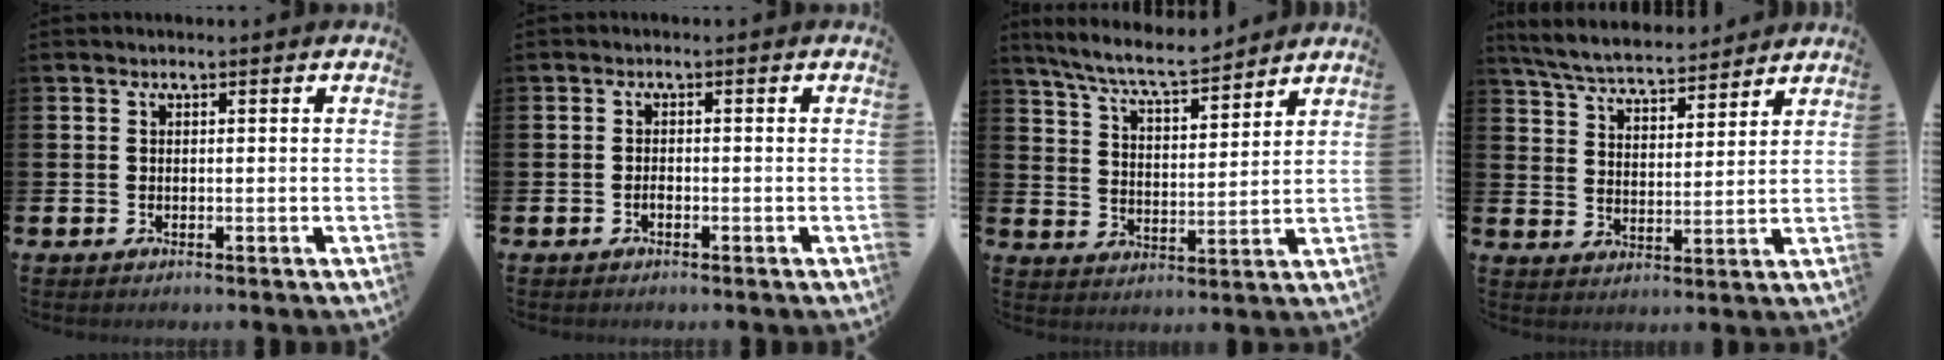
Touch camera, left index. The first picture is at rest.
{"total": 0.8, "force": [-0.4, 0.3, 0.6], "torque": [-0.016, 0.000, -0.007]}
{"total": 8.0, "force": [7.5, 0.7, 2.8], "torque": [-0.085, -0.038, 0.135]}
{"total": 6.4, "force": [6.2, 1.0, 1.5], "torque": [-0.059, -0.035, 0.109]}